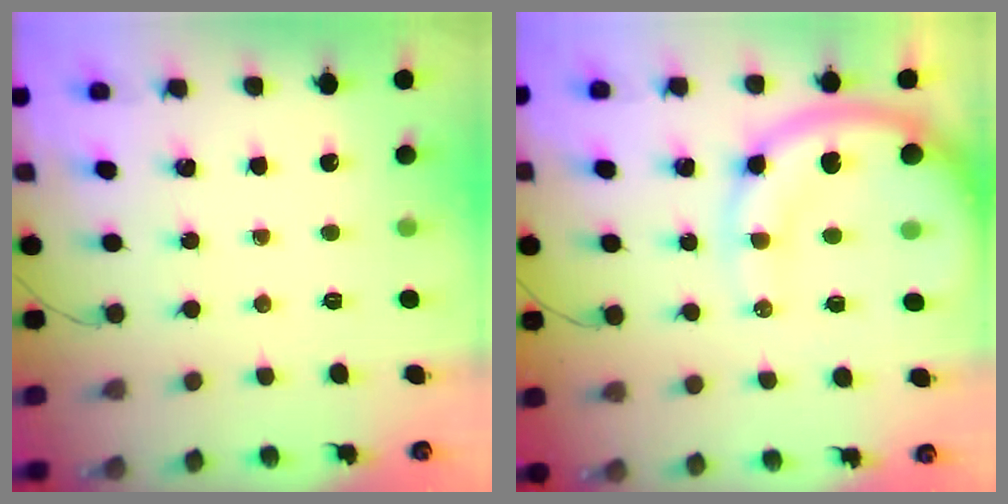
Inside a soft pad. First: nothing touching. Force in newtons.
{"total": 14.9, "press": 14.5, "slide": 3.5}